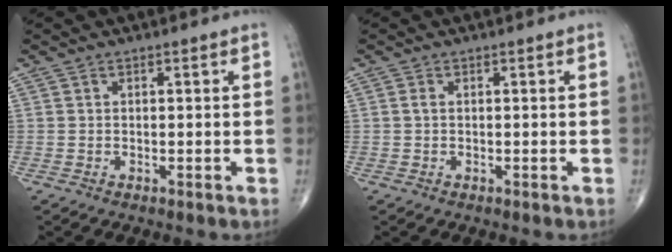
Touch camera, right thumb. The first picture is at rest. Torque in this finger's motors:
{"motor_torque": [-0.05, -0.06, 0.19, 0.18, 0.04]}